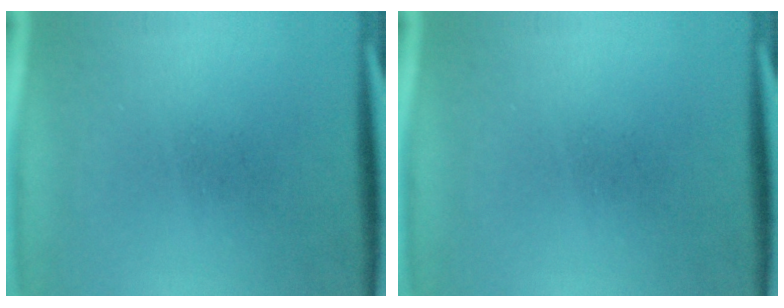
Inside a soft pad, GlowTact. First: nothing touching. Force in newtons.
{"total": 0.0}